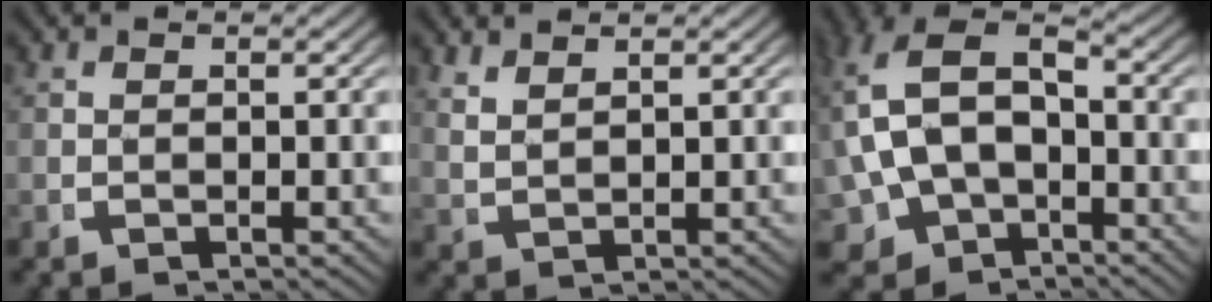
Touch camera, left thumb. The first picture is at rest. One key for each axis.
{"total": 2.3, "fx": 2.2, "fy": 0.3, "fz": 0.7, "tx": -0.011, "ty": 0.005, "tz": 0.051}
{"total": 11.4, "fx": -1.2, "fy": 8.8, "fz": 7.2, "tx": -0.174, "ty": -0.044, "tz": -0.004}